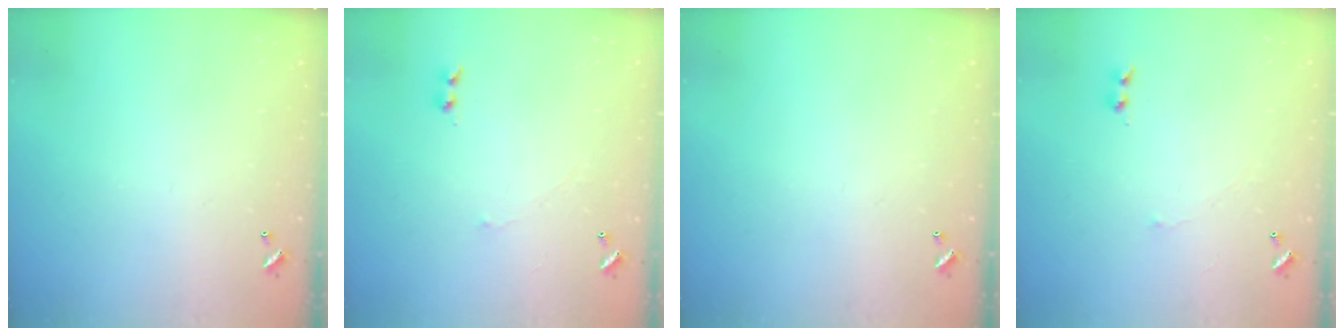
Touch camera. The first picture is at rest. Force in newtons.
{"total": 1.5, "press": 1.5, "slide": 0.5}
{"total": 0.0}
{"total": 1.5, "press": 1.5, "slide": 0.5}